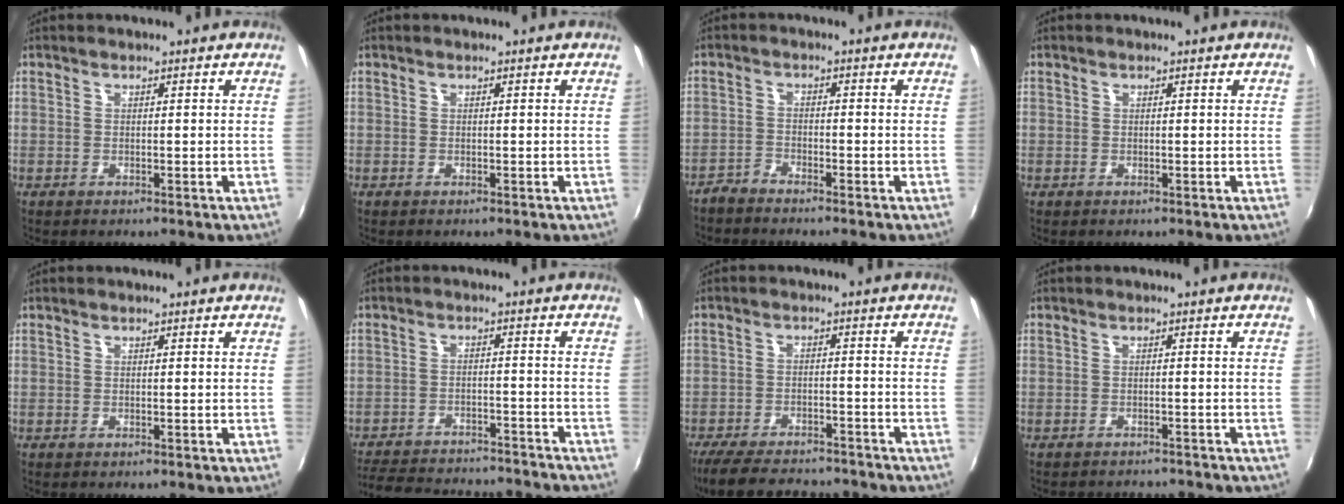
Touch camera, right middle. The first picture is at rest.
{"total": 0.0}
{"total": 2.4, "force": [-2.4, 0.4, 0.4], "torque": [-0.017, -0.002, -0.050]}
{"total": 0.7, "force": [-0.2, 0.6, -0.1], "torque": [0.000, -0.001, -0.003]}
{"total": 0.0}
{"total": 21.1, "force": [-19.0, 4.3, 8.2], "torque": [-0.172, -0.010, -0.257]}
{"total": 16.1, "force": [-13.8, 4.7, 6.8], "torque": [-0.150, -0.019, -0.207]}
{"total": 5.3, "force": [-5.0, 1.3, 1.1], "torque": [-0.032, -0.007, -0.069]}